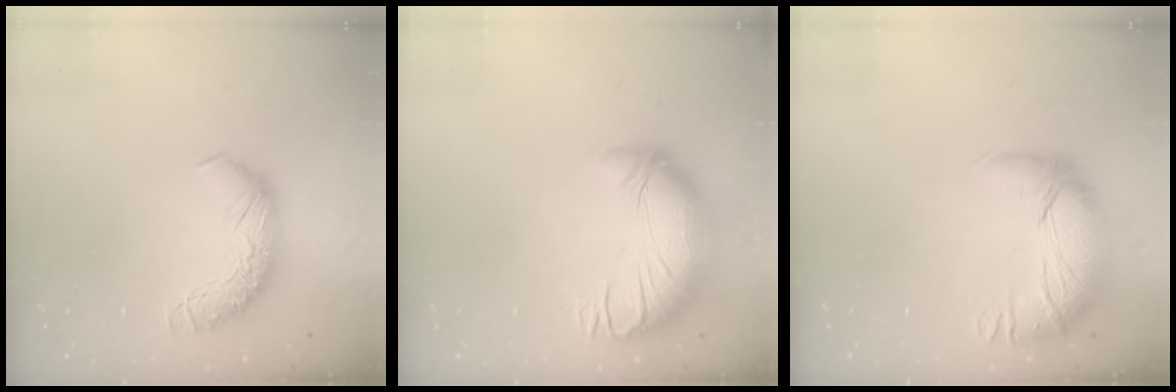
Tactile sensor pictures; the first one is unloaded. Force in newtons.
{"total": 3.8, "press": 2.1, "slide": 3.1}
{"total": 3.1, "press": 2.3, "slide": 2.1}